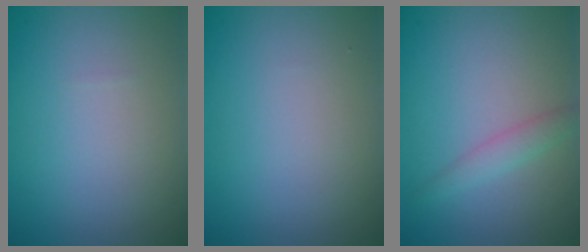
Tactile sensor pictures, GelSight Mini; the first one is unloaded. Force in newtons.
{"total": 0.0}
{"total": 1.6, "press": 1.6, "slide": 0.0}